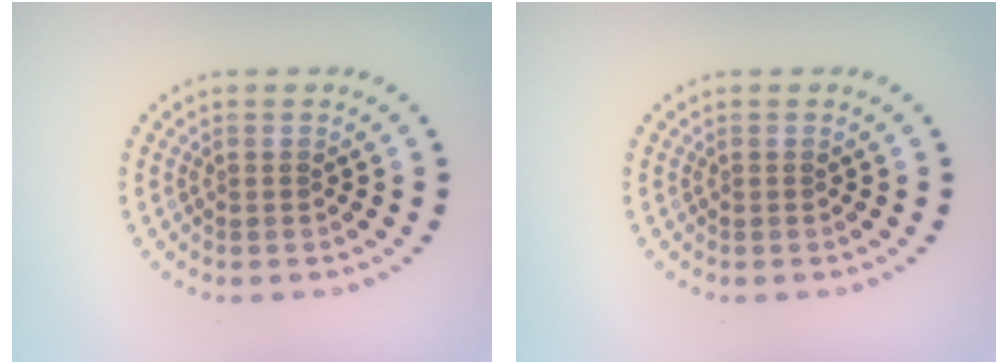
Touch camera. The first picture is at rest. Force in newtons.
{"total": 0.0}